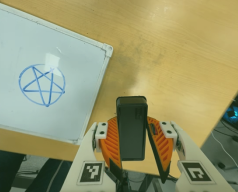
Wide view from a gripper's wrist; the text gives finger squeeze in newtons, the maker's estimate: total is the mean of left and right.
{"total": 5.0, "left": 4.4, "right": 5.5}